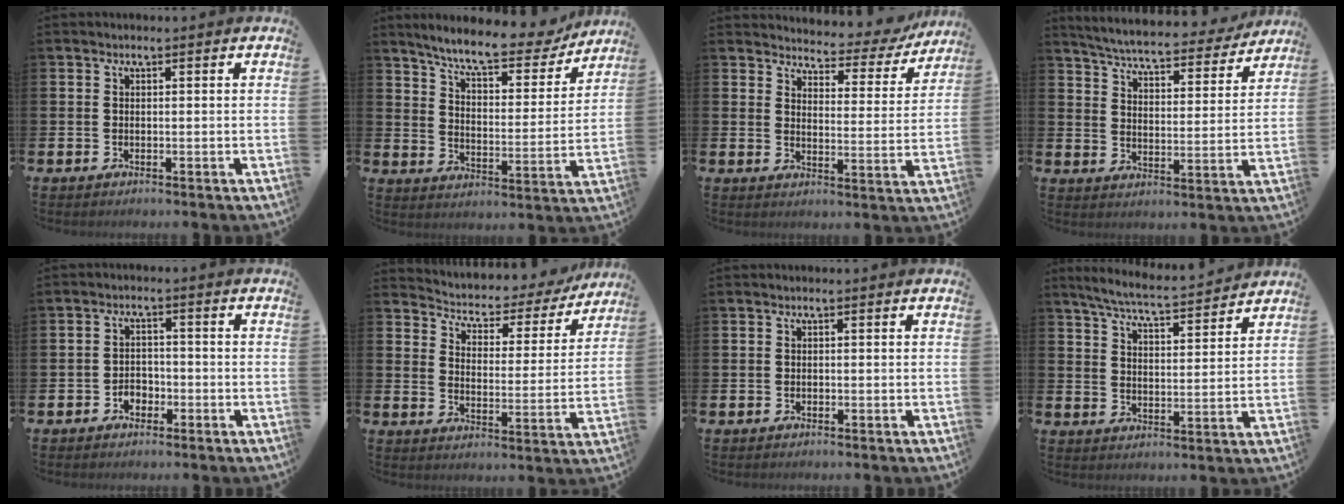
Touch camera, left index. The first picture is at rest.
{"total": 8.9, "force": [8.0, 1.8, 3.4], "torque": [-0.086, -0.052, 0.133]}
{"total": 4.2, "force": [4.0, 1.3, 0.5], "torque": [-0.019, -0.042, 0.060]}
{"total": 6.0, "force": [5.7, 0.7, 1.7], "torque": [-0.059, -0.040, 0.095]}
{"total": 2.4, "force": [-1.4, 1.7, 0.8], "torque": [-0.020, 0.005, -0.032]}
{"total": 4.0, "force": [3.6, 1.7, 0.4], "torque": [-0.035, -0.035, 0.052]}
{"total": 0.0}
{"total": 5.7, "force": [5.4, 0.2, 1.7], "torque": [-0.057, -0.038, 0.093]}